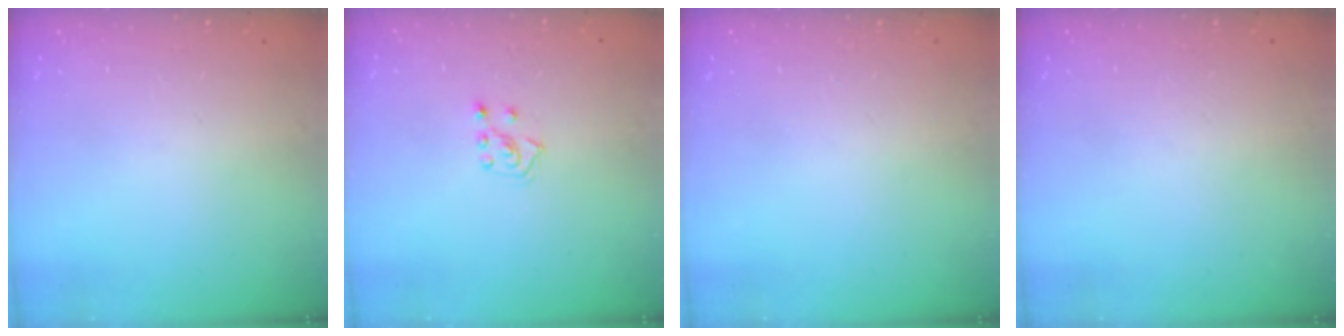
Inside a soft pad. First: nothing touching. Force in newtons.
{"total": 4.6, "press": 4.5, "slide": 0.8}
{"total": 0.0}
{"total": 0.0}